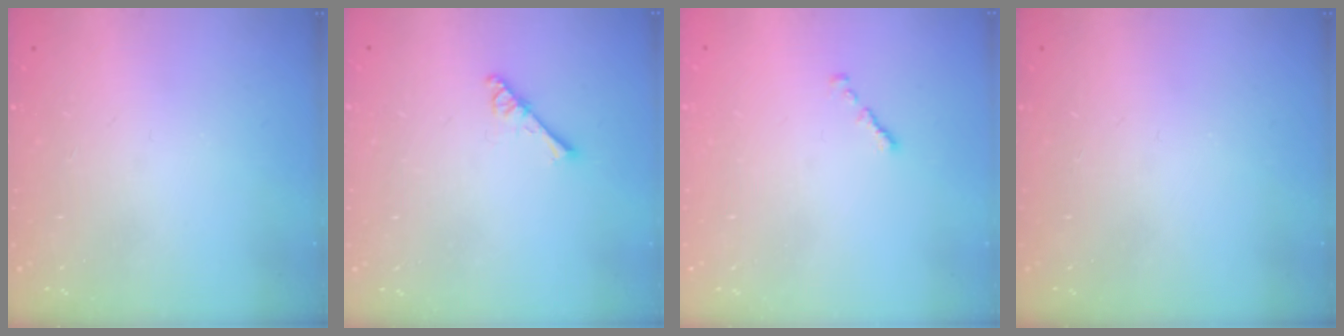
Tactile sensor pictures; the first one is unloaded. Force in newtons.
{"total": 2.5, "press": 2.5, "slide": 0.3}
{"total": 0.7, "press": 0.6, "slide": 0.4}
{"total": 0.0}